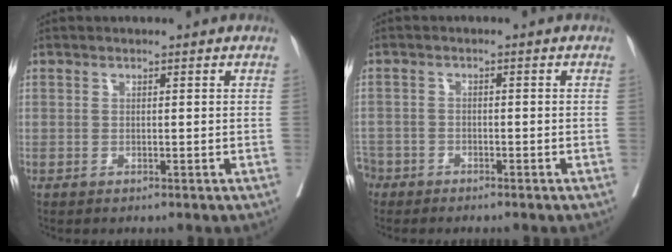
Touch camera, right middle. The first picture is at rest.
{"total": 4.4, "force": [-3.6, 2.4, 0.8], "torque": [-0.016, 0.000, -0.072]}